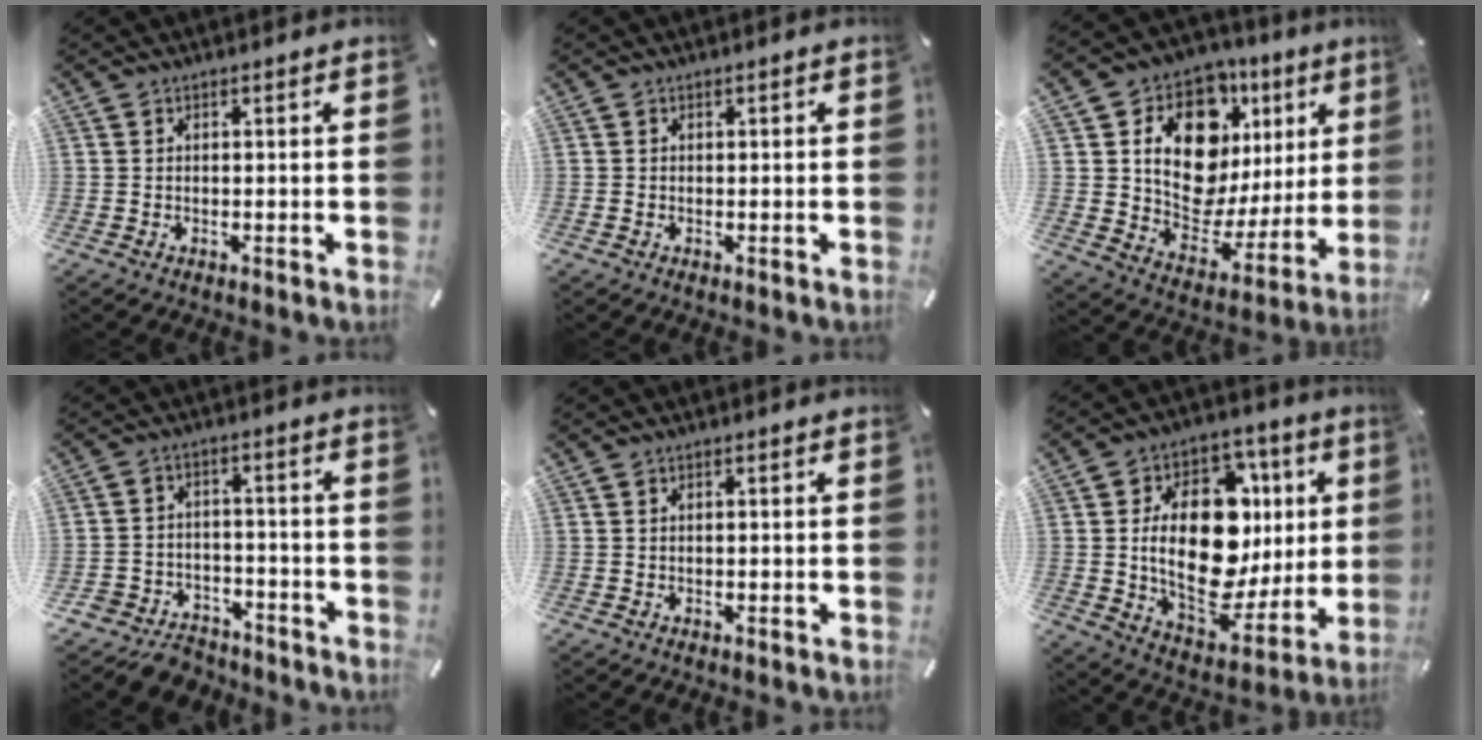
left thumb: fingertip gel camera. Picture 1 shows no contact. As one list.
[{"total": 0.8, "force": [-0.2, 0.5, 0.6], "torque": [-0.010, 0.001, -0.005]}, {"total": 16.7, "force": [7.3, 11.1, 10.2], "torque": [-0.162, -0.053, 0.128]}, {"total": 7.0, "force": [-5.9, 3.6, 1.0], "torque": [-0.020, 0.026, -0.116]}, {"total": 0.8, "force": [-0.1, 0.3, 0.7], "torque": [-0.013, 0.001, -0.002]}, {"total": 26.4, "force": [2.9, 16.3, 20.6], "torque": [-0.356, -0.031, 0.053]}]